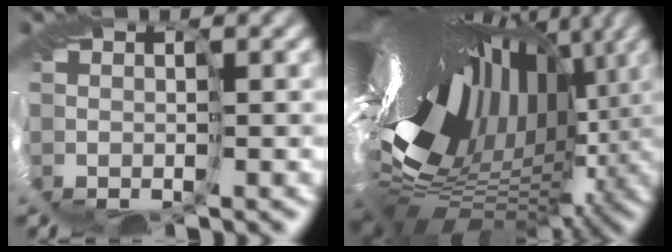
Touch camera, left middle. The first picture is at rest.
{"total": 17.8, "force": [2.7, 10.2, 14.4], "torque": [-0.255, -0.034, 0.047]}